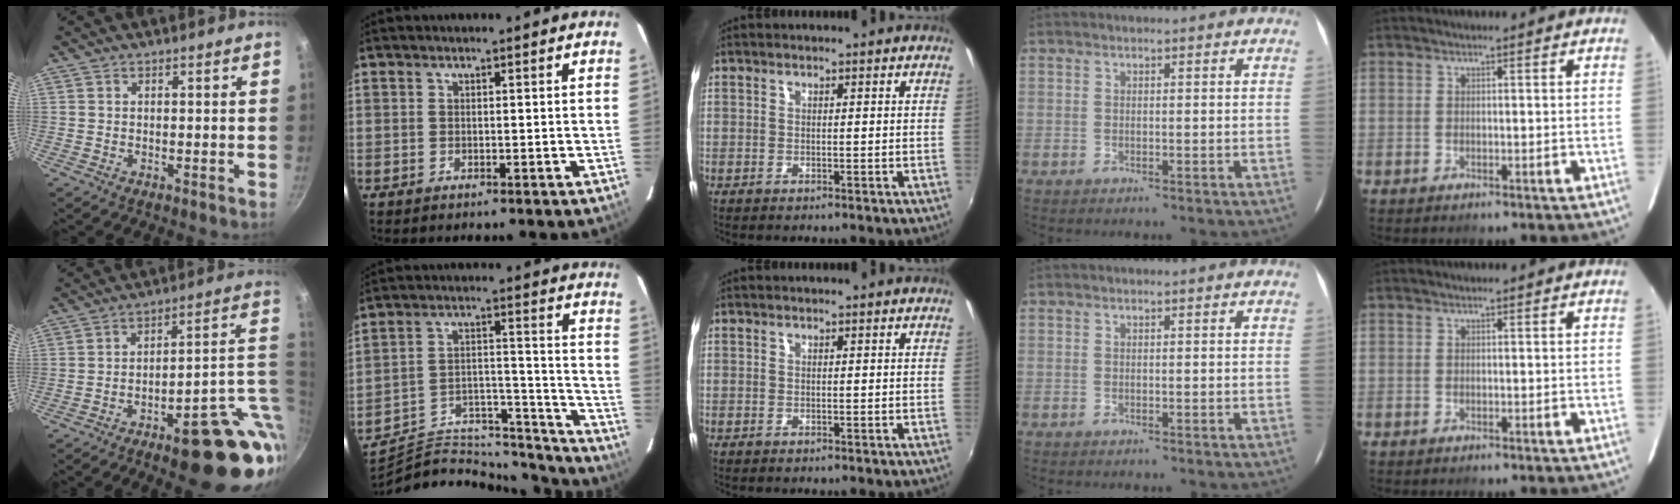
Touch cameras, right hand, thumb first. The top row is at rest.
{"thumb": {"total": 21.6, "force": [-5.0, 7.7, 19.5], "torque": [-0.205, 0.013, -0.056]}, "index": {"total": 24.7, "force": [-22.3, 8.4, 6.4], "torque": [-0.116, 0.057, -0.307]}}